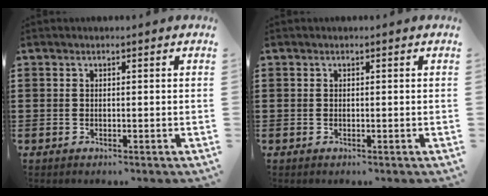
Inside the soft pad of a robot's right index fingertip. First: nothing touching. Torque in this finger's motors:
{"motor_torque": [-0.02, 0.01, 0.01, -0.01]}